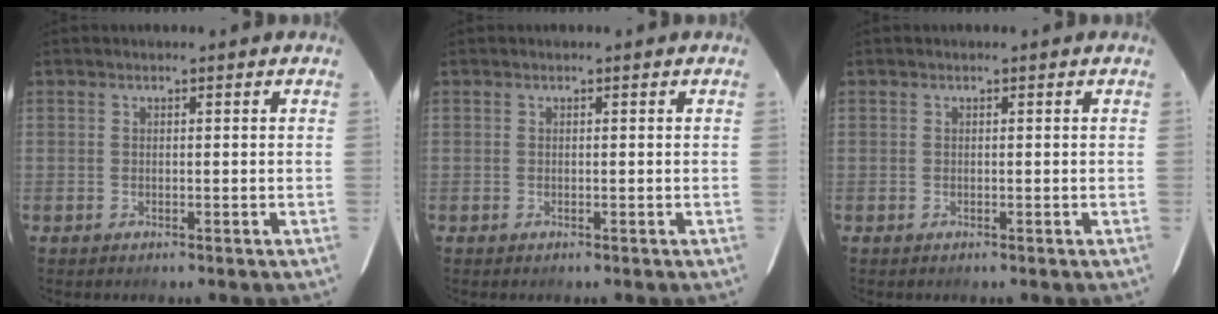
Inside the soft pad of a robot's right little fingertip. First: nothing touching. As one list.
[{"total": 0.0}, {"total": 0.0}]